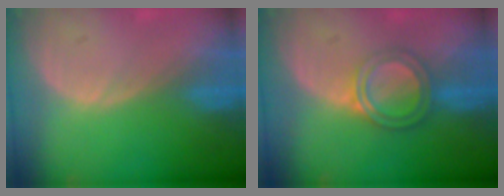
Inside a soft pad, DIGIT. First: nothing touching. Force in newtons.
{"total": 5.1, "press": 4.7, "slide": 2.1}